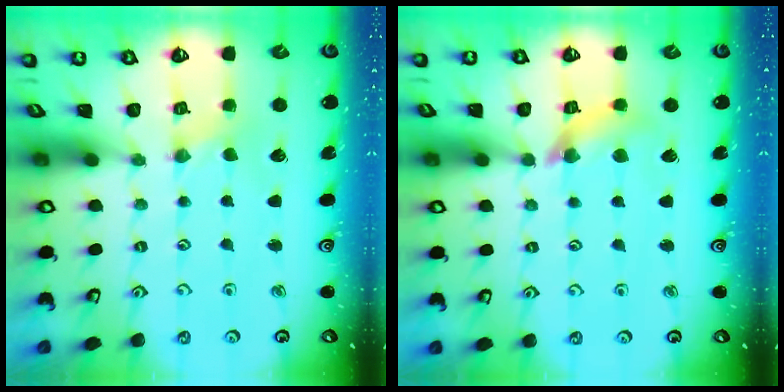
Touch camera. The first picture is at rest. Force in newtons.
{"total": 9.2, "press": 9.2, "slide": 1.2}